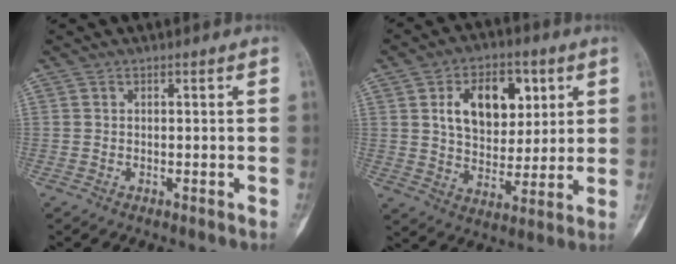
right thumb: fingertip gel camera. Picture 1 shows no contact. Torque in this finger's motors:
{"motor_torque": [-1.16, 1.80, 0.91, 0.40, 0.20]}